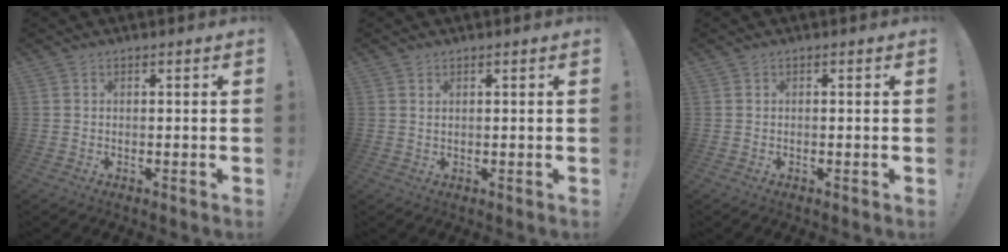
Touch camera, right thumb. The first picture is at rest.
{"total": 1.0, "force": [0.7, 0.3, 0.7], "torque": [-0.009, -0.002, 0.013]}
{"total": 0.0}